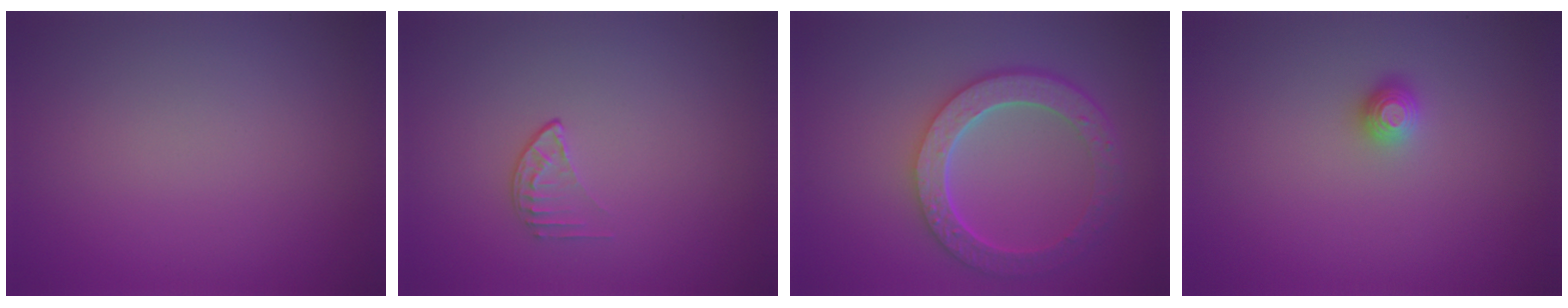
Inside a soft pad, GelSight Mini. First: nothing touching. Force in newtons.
{"total": 1.1, "press": 0.7, "slide": 0.9}
{"total": 6.0, "press": 4.5, "slide": 3.9}
{"total": 1.2, "press": 1.0, "slide": 0.5}